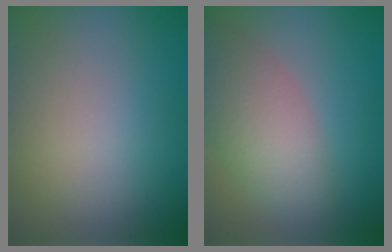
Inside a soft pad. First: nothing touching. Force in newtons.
{"total": 4.7, "press": 4.7, "slide": 0.4}